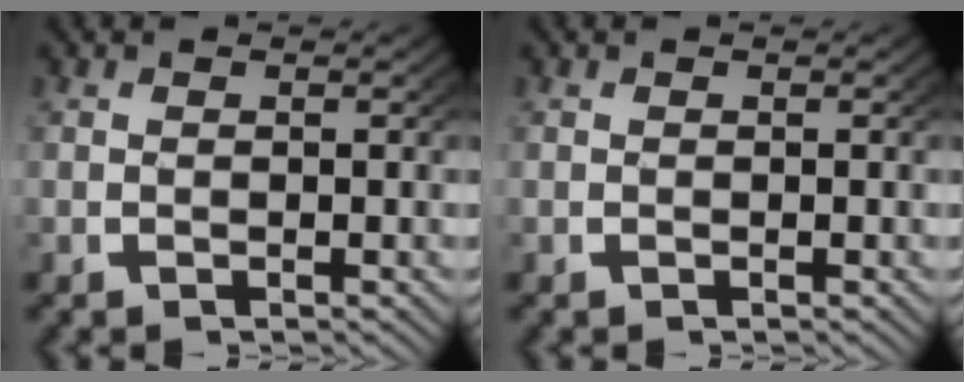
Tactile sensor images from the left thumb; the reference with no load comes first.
{"total": 0.0}